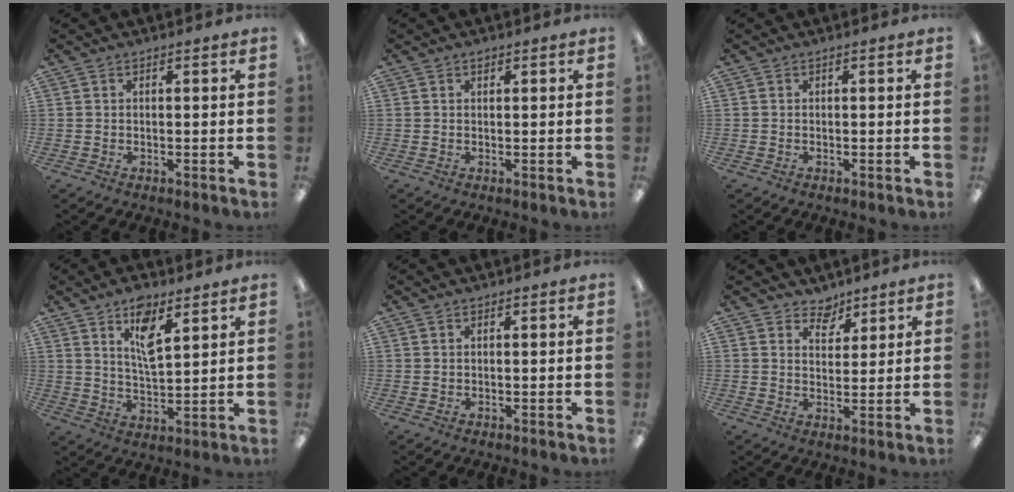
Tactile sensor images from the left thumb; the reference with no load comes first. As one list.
[{"total": 1.0, "force": [0.6, 0.5, 0.5], "torque": [-0.011, 0.002, 0.011]}, {"total": 0.0}, {"total": 9.1, "force": [5.8, 3.5, 6.1], "torque": [-0.094, -0.029, 0.097]}, {"total": 0.7, "force": [0.5, 0.4, 0.2], "torque": [-0.004, 0.002, 0.009]}, {"total": 5.2, "force": [4.3, 2.8, 0.7], "torque": [-0.006, -0.027, 0.076]}]